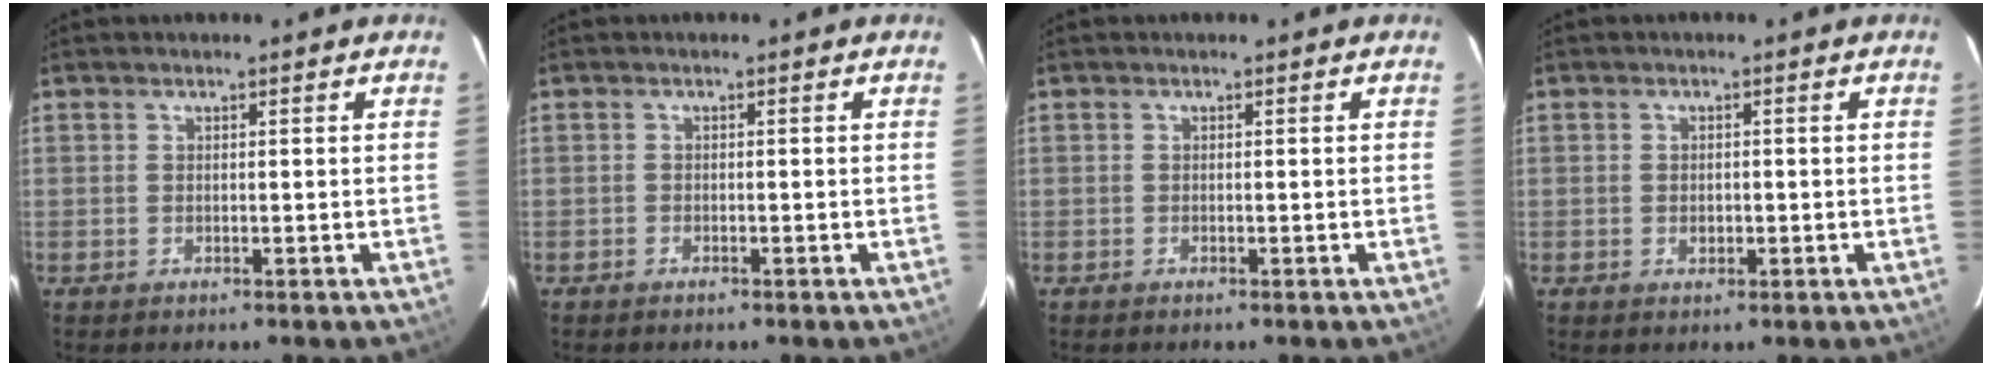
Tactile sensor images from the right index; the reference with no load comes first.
{"total": 0.8, "force": [-0.7, 0.3, 0.2], "torque": [-0.005, 0.001, -0.014]}
{"total": 0.0}
{"total": 1.8, "force": [-0.4, 1.4, 1.1], "torque": [-0.017, 0.004, -0.007]}